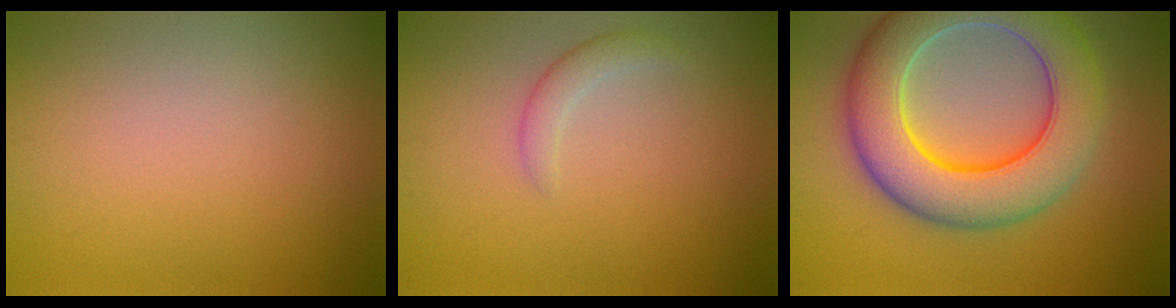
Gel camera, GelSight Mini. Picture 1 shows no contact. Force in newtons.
{"total": 1.7, "press": 1.7, "slide": 0.1}
{"total": 11.0, "press": 11.0, "slide": 0.6}